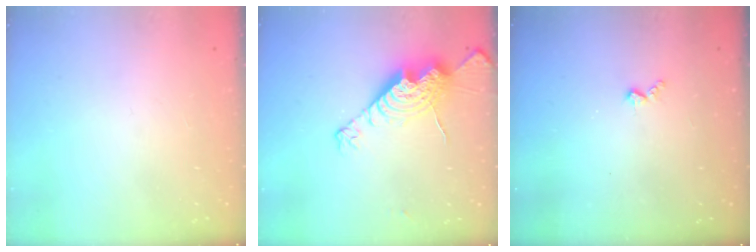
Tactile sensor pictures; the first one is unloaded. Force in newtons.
{"total": 14.5, "press": 14.4, "slide": 1.3}
{"total": 3.7, "press": 3.6, "slide": 0.5}